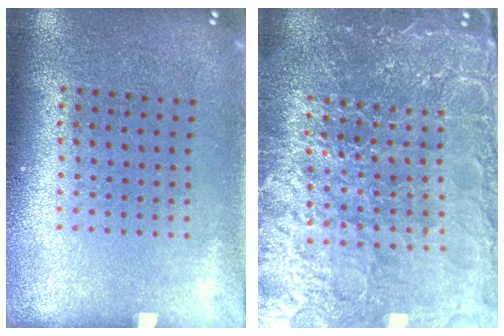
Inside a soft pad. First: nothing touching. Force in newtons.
{"total": 5.4, "press": 4.9, "slide": 2.2}